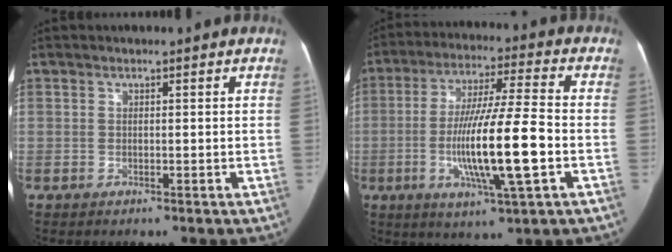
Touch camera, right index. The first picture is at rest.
{"total": 15.2, "force": [-3.3, 0.5, 14.8], "torque": [-0.276, -0.011, -0.061]}